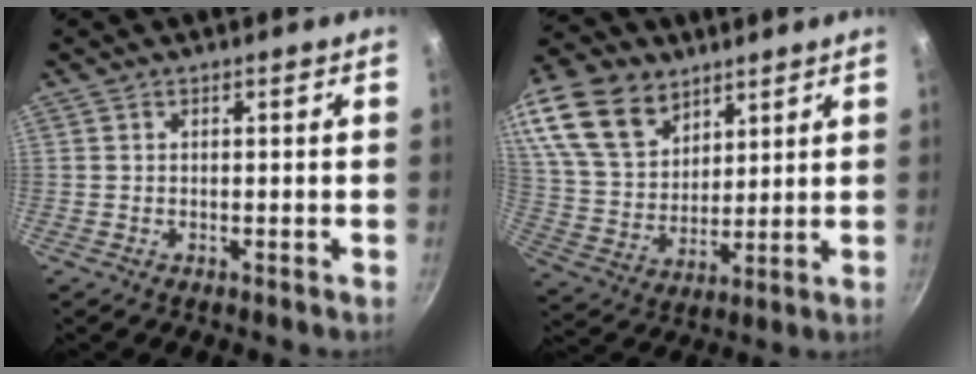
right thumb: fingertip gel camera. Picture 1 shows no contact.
{"total": 20.2, "force": [11.5, 13.3, 10.0], "torque": [-0.189, -0.025, 0.221]}